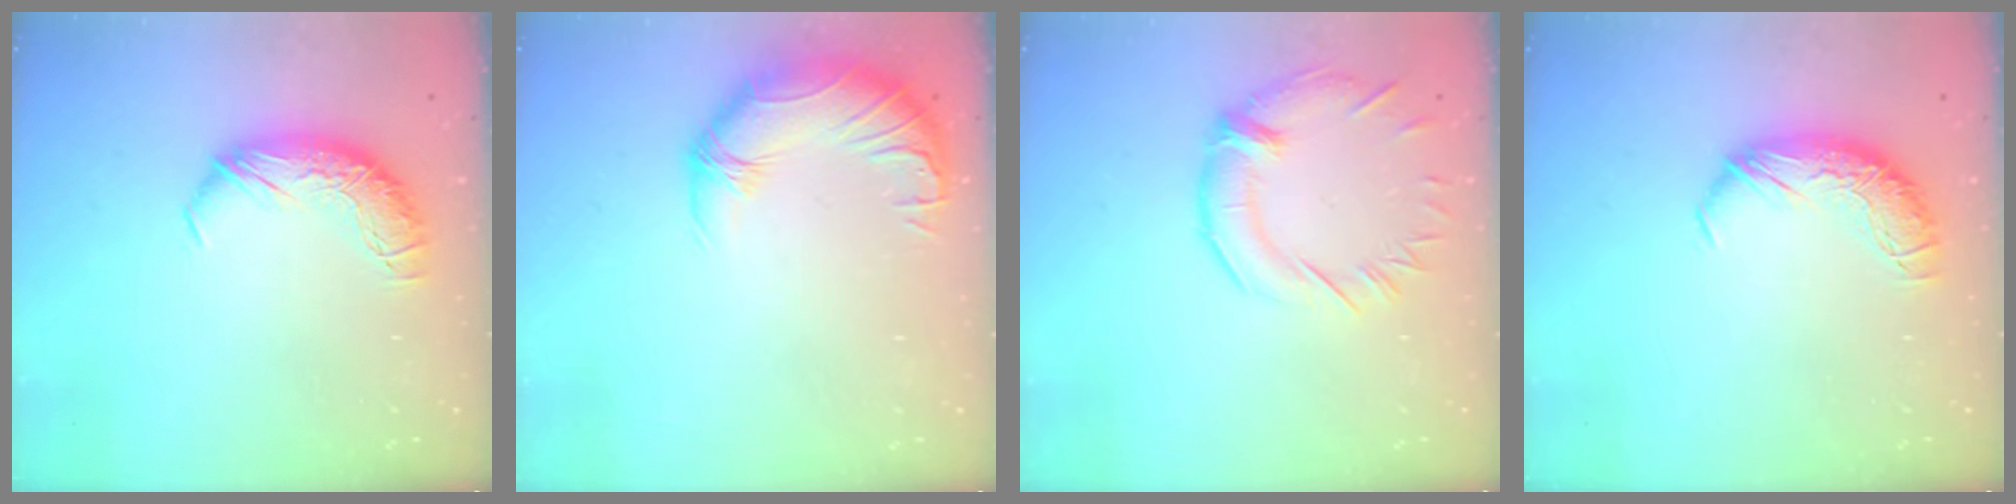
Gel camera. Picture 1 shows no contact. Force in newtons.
{"total": 3.2, "press": 0.4, "slide": 3.2}
{"total": 1.3, "press": 0.7, "slide": 1.1}
{"total": 0.0}